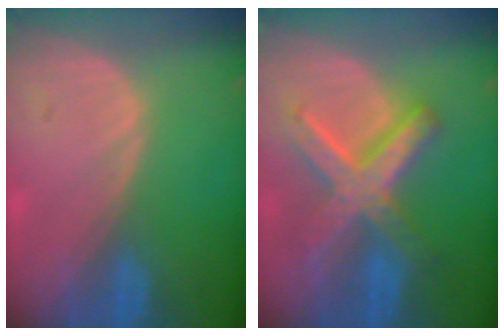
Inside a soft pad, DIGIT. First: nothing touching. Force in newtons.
{"total": 9.0, "press": 9.0, "slide": 0.6}